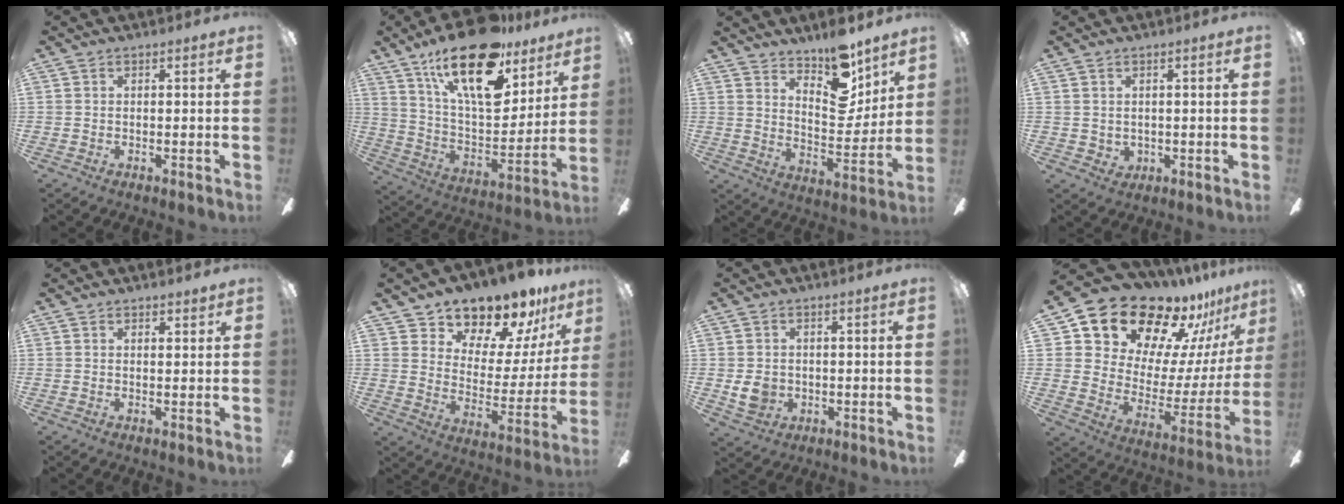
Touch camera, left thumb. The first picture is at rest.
{"total": 24.8, "force": [15.8, 10.4, 16.0], "torque": [-0.267, -0.090, 0.271]}
{"total": 13.4, "force": [10.5, 5.6, 6.2], "torque": [-0.074, -0.076, 0.186]}
{"total": 2.1, "force": [1.0, 1.7, 0.7], "torque": [-0.015, -0.001, 0.018]}
{"total": 1.7, "force": [1.6, 0.5, 0.4], "torque": [-0.001, -0.006, 0.028]}
{"total": 13.2, "force": [12.0, 5.1, 2.4], "torque": [-0.045, -0.114, 0.212]}
{"total": 5.2, "force": [0.1, 4.6, 2.5], "torque": [-0.046, 0.002, 0.002]}
{"total": 19.5, "force": [16.3, 9.4, 5.3], "torque": [-0.104, -0.129, 0.307]}